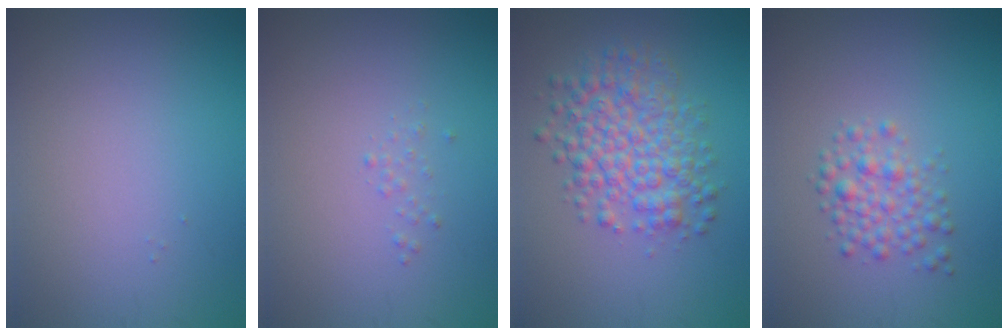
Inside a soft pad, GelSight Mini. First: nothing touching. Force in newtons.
{"total": 0.5, "press": 0.5, "slide": 0.0}
{"total": 5.7, "press": 5.7, "slide": 0.1}
{"total": 2.5, "press": 2.5, "slide": 0.1}